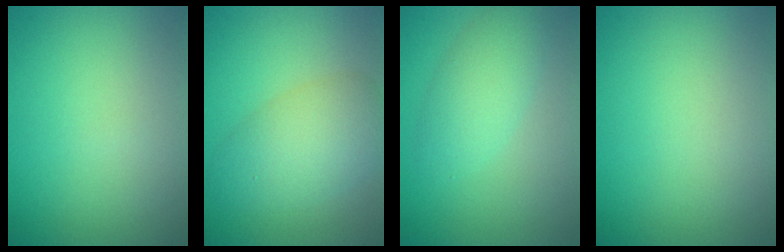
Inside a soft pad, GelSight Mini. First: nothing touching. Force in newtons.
{"total": 5.2, "press": 5.2, "slide": 0.3}
{"total": 3.3, "press": 3.3, "slide": 0.0}
{"total": 0.0}